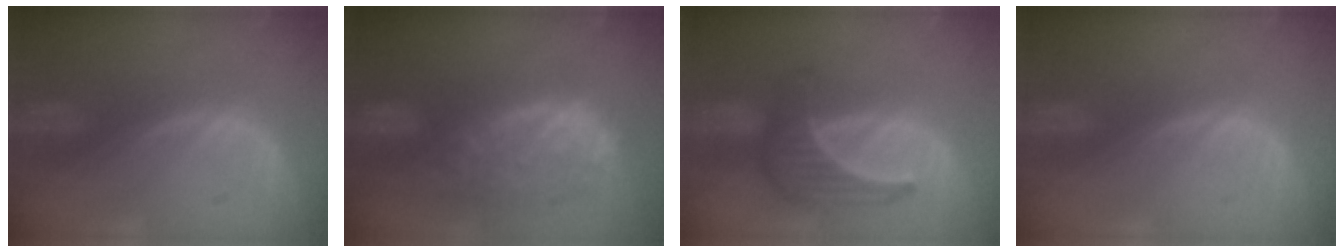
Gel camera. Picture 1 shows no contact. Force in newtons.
{"total": 11.5, "press": 9.7, "slide": 6.3}
{"total": 6.6, "press": 6.3, "slide": 2.0}
{"total": 0.0}